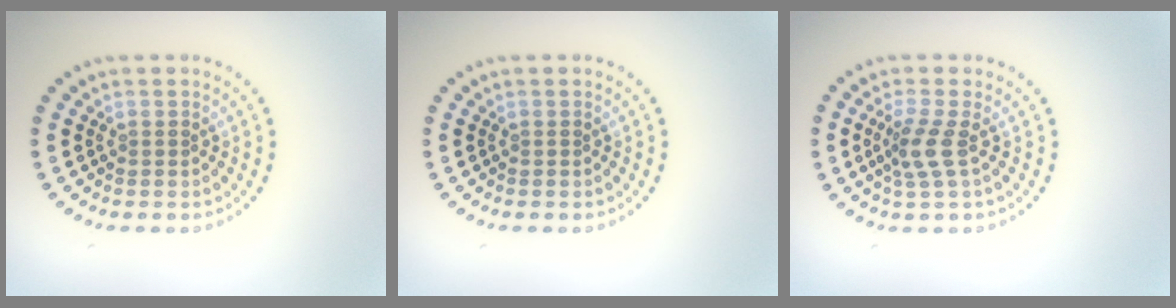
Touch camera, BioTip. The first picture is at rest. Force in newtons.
{"total": 0.0}
{"total": 2.4, "press": 1.8, "slide": 1.6}